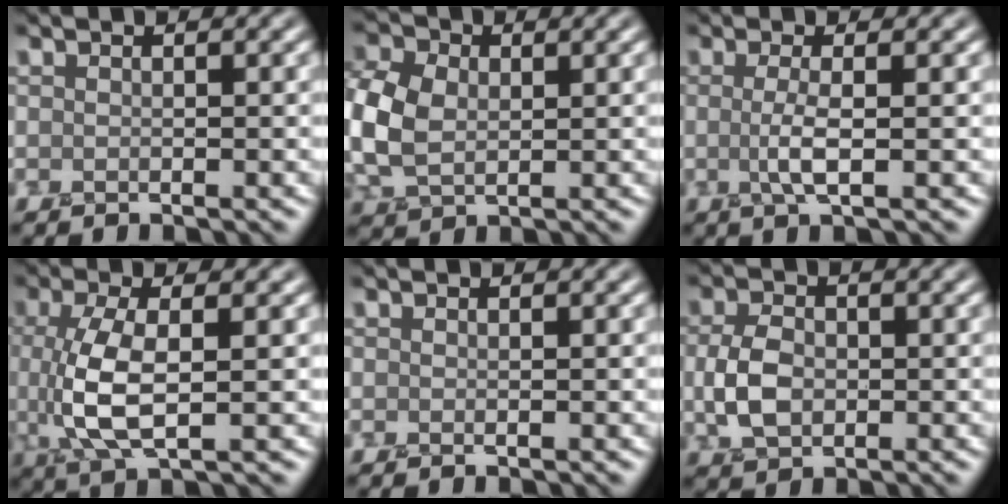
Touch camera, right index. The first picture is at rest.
{"total": 7.1, "force": [0.2, 5.1, 4.9], "torque": [-0.146, 0.001, -0.001]}
{"total": 2.5, "force": [-0.1, 0.6, 2.5], "torque": [-0.049, -0.003, -0.006]}
{"total": 5.8, "force": [-0.2, 2.2, 5.4], "torque": [-0.121, -0.005, -0.002]}
{"total": 0.0}
{"total": 3.8, "force": [-0.3, 2.7, 2.7], "torque": [-0.060, 0.000, -0.008]}